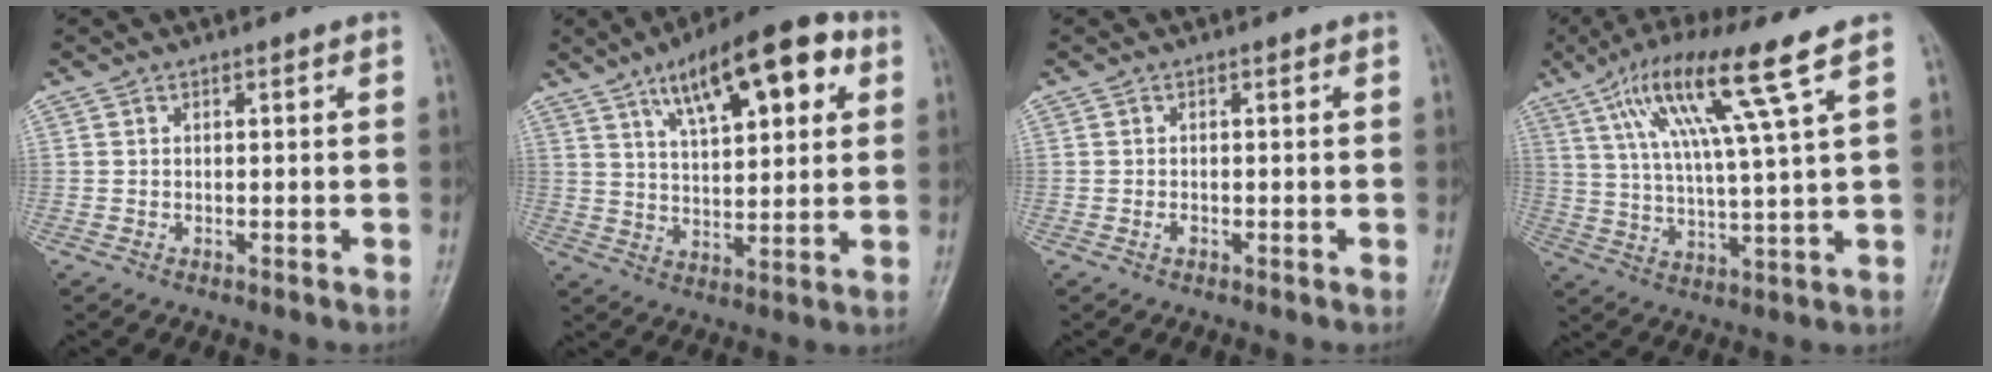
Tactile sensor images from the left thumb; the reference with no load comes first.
{"total": 17.6, "force": [8.0, 6.8, 14.1], "torque": [-0.178, -0.011, 0.122]}
{"total": 0.6, "force": [-0.3, 0.4, 0.4], "torque": [-0.006, 0.000, -0.005]}
{"total": 14.8, "force": [7.5, 0.4, 12.8], "torque": [-0.242, -0.014, 0.136]}